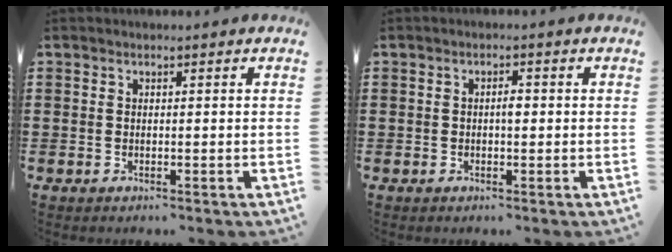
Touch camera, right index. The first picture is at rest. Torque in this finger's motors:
{"motor_torque": [0.54, -0.21, 0.04, 0.06]}